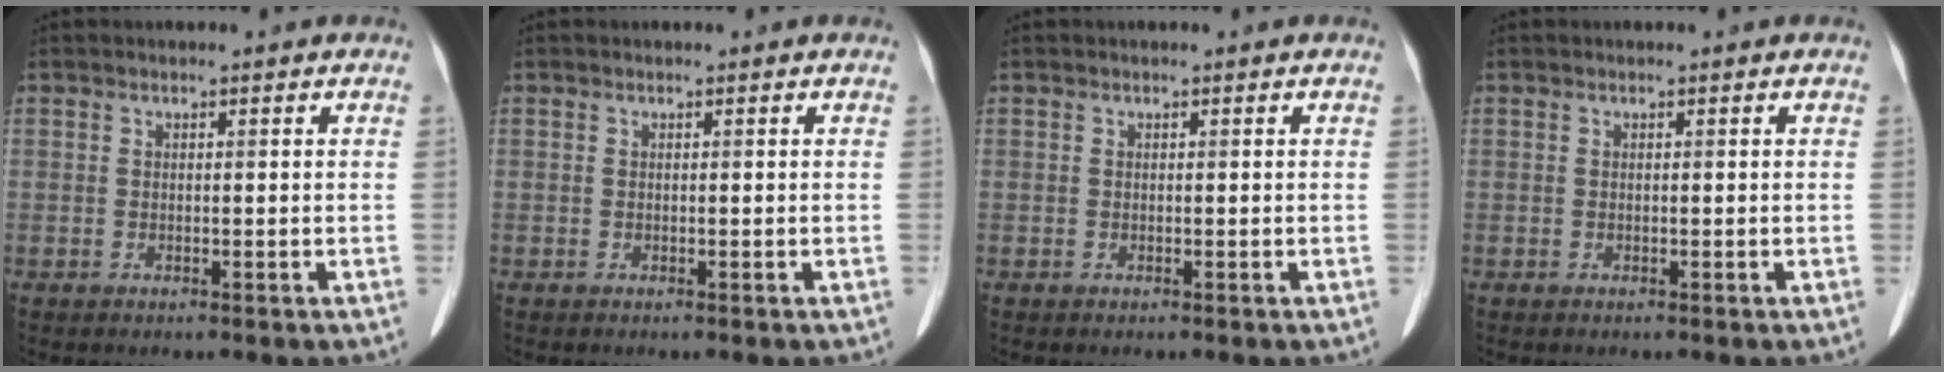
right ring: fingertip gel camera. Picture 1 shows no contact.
{"total": 0.0}
{"total": 0.0}
{"total": 0.0}